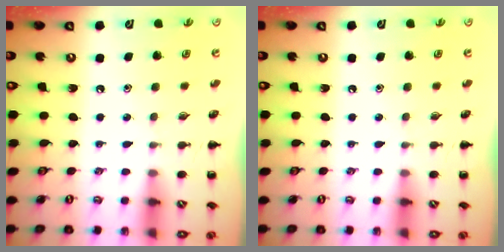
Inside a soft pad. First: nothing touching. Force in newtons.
{"total": 0.0}